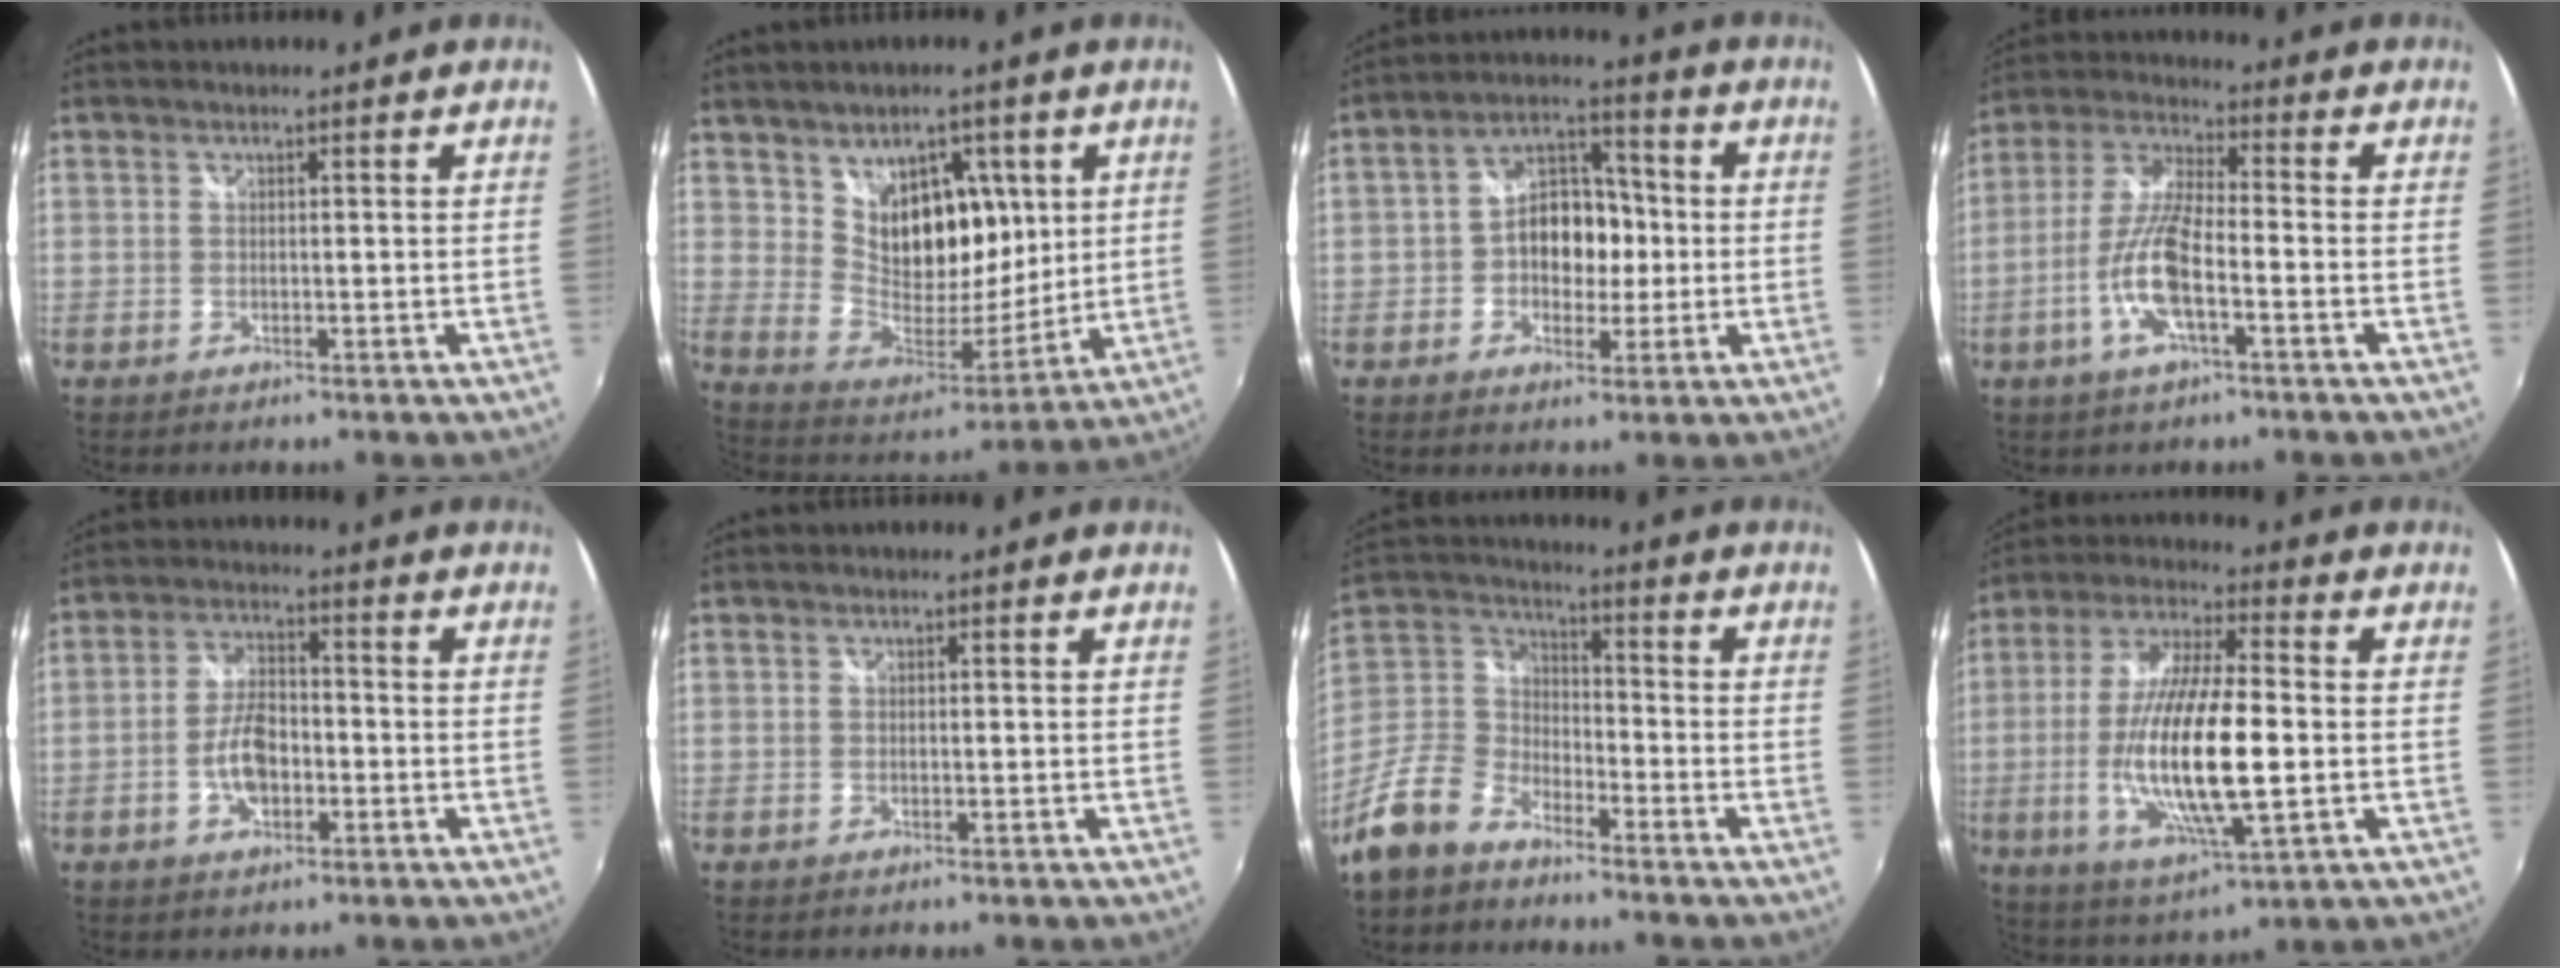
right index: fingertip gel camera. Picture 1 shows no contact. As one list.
[{"total": 14.1, "force": [6.1, 9.5, 8.4], "torque": [-0.129, -0.001, 0.124]}, {"total": 9.5, "force": [-1.4, 7.0, 6.3], "torque": [-0.115, 0.024, -0.021]}, {"total": 11.2, "force": [-4.0, 2.7, 10.1], "torque": [-0.216, -0.002, -0.077]}, {"total": 7.8, "force": [-2.4, 4.3, 6.0], "torque": [-0.119, 0.010, -0.041]}, {"total": 0.0}, {"total": 13.7, "force": [-9.5, 7.6, 6.4], "torque": [-0.165, 0.014, -0.188]}, {"total": 18.6, "force": [-2.4, 4.4, 17.9], "torque": [-0.354, -0.012, -0.040]}]